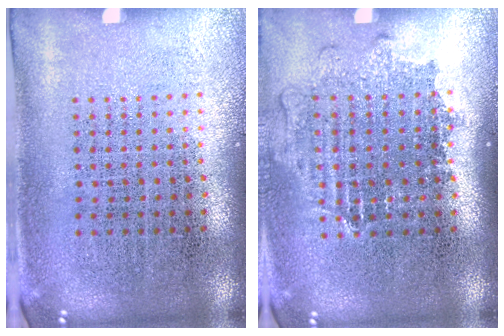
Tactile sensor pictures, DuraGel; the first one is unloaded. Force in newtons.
{"total": 1.0, "press": 1.0, "slide": 0.4}